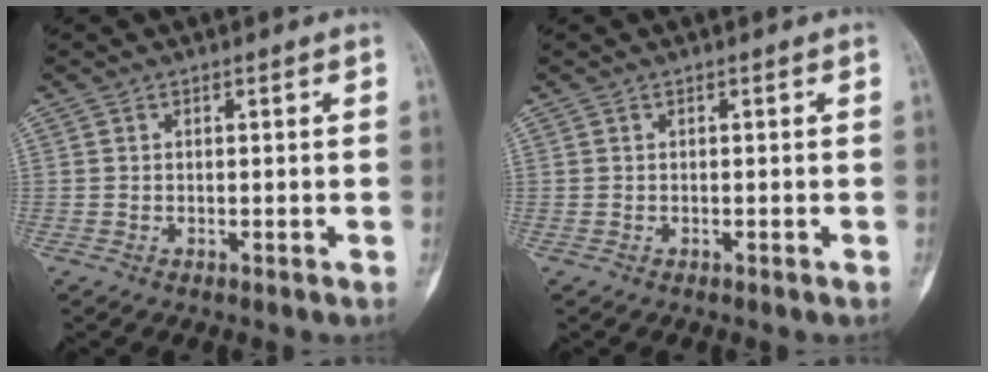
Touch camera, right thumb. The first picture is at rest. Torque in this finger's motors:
{"motor_torque": [-0.09, 0.00, 0.00, -0.02, -0.01]}